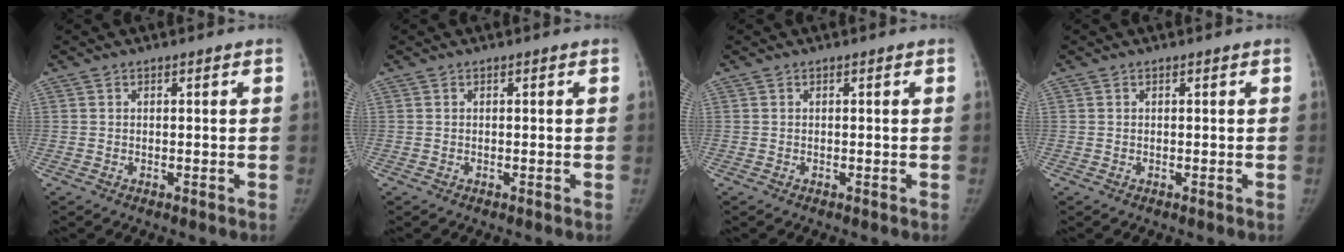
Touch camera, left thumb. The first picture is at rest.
{"total": 0.0}
{"total": 0.0}
{"total": 0.0}